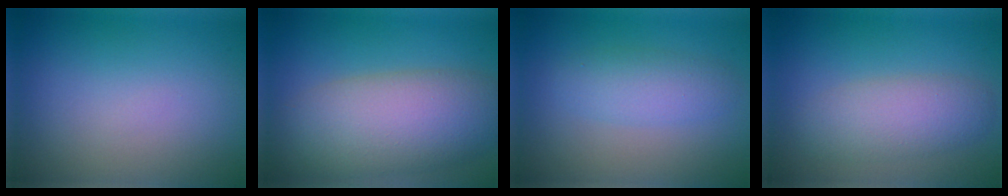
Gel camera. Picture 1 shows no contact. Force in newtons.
{"total": 8.9, "press": 8.9, "slide": 0.6}
{"total": 2.9, "press": 2.9, "slide": 0.1}
{"total": 4.0, "press": 4.0, "slide": 0.1}